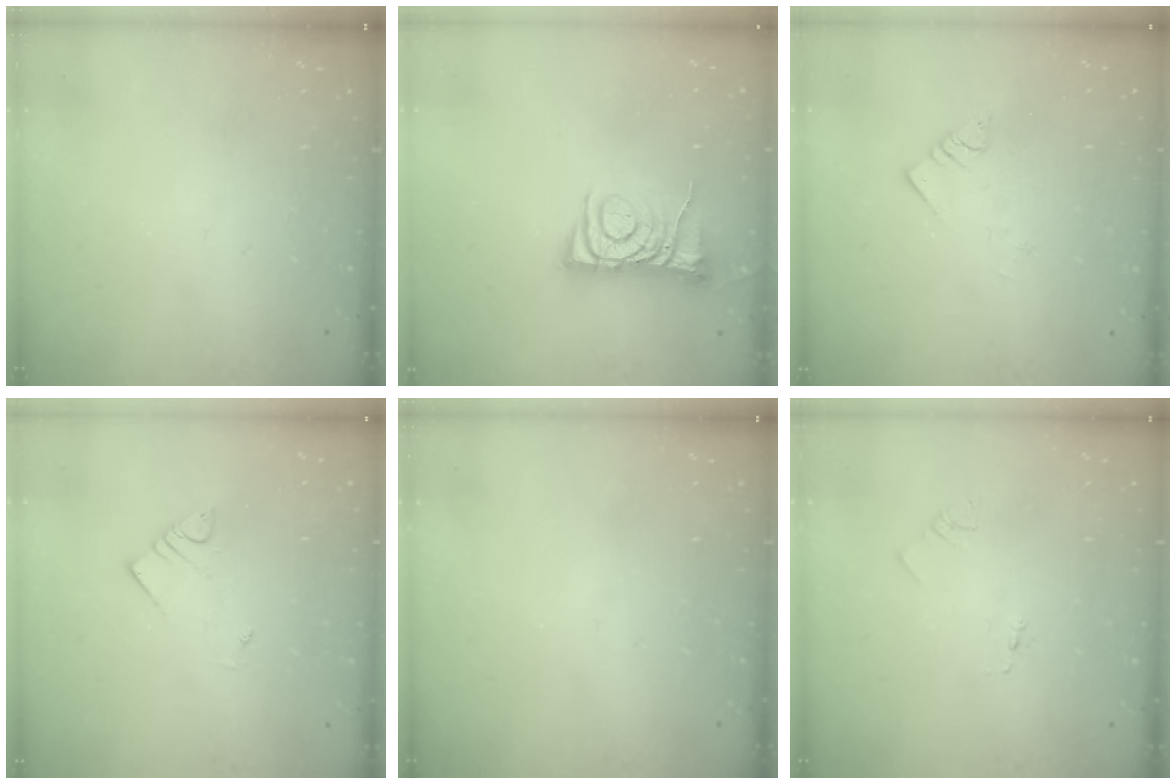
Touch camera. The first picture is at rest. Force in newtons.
{"total": 7.7, "press": 7.6, "slide": 0.8}
{"total": 2.9, "press": 2.8, "slide": 0.6}
{"total": 2.3, "press": 2.3, "slide": 0.2}
{"total": 0.0}
{"total": 1.6, "press": 1.6, "slide": 0.1}